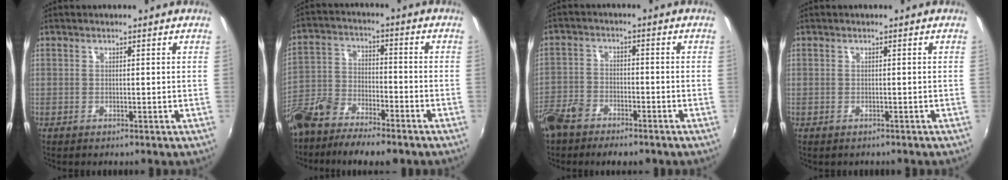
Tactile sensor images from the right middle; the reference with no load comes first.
{"total": 14.3, "force": [-10.7, 5.4, 7.9], "torque": [-0.186, -0.023, -0.197]}
{"total": 9.1, "force": [-6.6, 4.5, 4.4], "torque": [-0.113, -0.010, -0.124]}
{"total": 0.6, "force": [-0.4, 0.4, 0.1], "torque": [-0.004, 0.000, -0.004]}